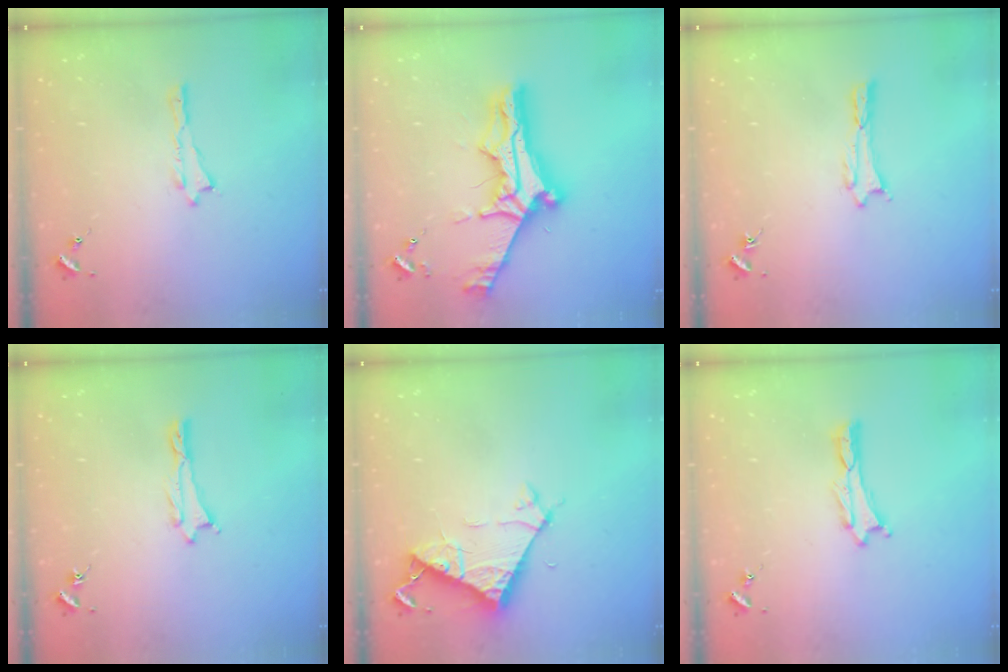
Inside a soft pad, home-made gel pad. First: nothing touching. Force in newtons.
{"total": 11.7, "press": 11.6, "slide": 1.2}
{"total": 0.7, "press": 0.7, "slide": 0.1}
{"total": 0.5, "press": 0.5, "slide": 0.2}
{"total": 6.9, "press": 6.9, "slide": 0.5}
{"total": 0.0}